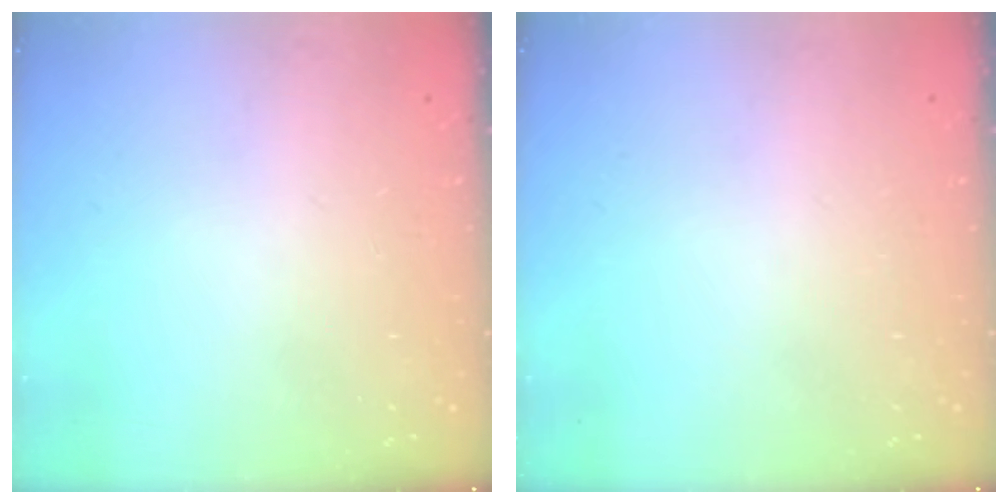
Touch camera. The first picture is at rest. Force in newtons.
{"total": 0.0}